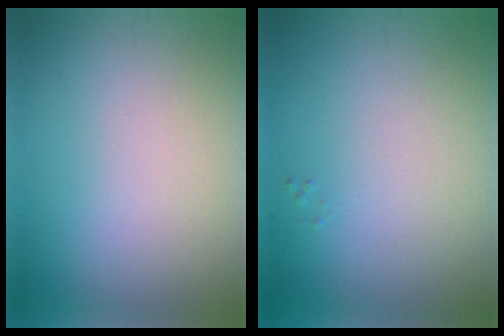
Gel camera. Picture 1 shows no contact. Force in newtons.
{"total": 0.0}